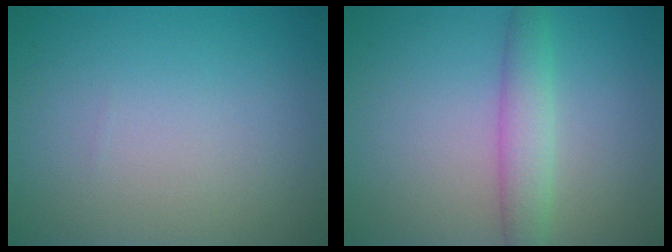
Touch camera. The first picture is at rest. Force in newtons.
{"total": 3.0, "press": 3.0, "slide": 0.1}